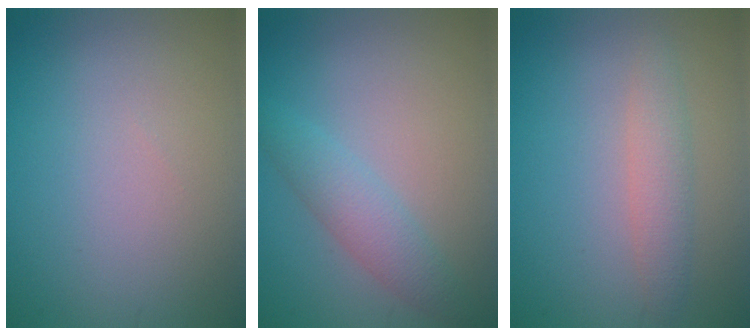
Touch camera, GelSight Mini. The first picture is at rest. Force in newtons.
{"total": 2.8, "press": 2.8, "slide": 0.1}
{"total": 2.2, "press": 2.2, "slide": 0.1}